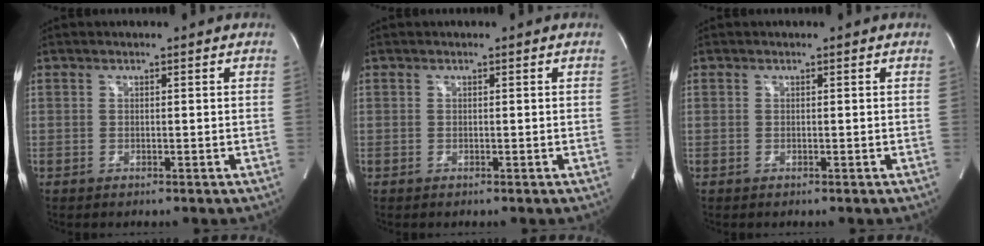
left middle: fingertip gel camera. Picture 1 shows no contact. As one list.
[{"total": 0.0}, {"total": 0.0}]